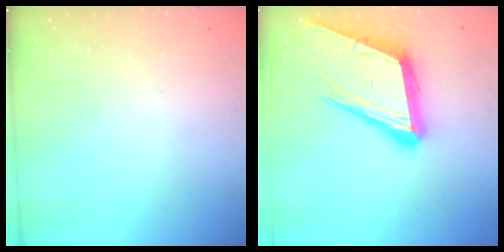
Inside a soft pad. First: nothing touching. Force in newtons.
{"total": 18.1, "press": 17.5, "slide": 4.3}